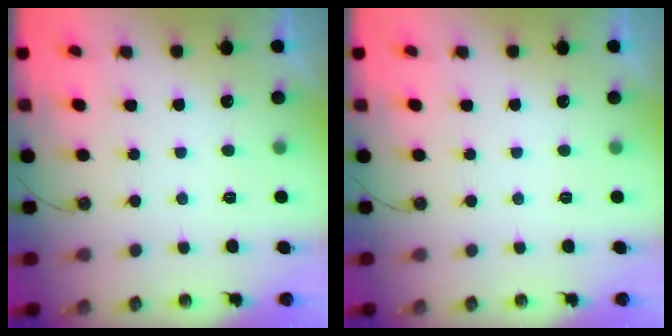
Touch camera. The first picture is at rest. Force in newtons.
{"total": 0.0}